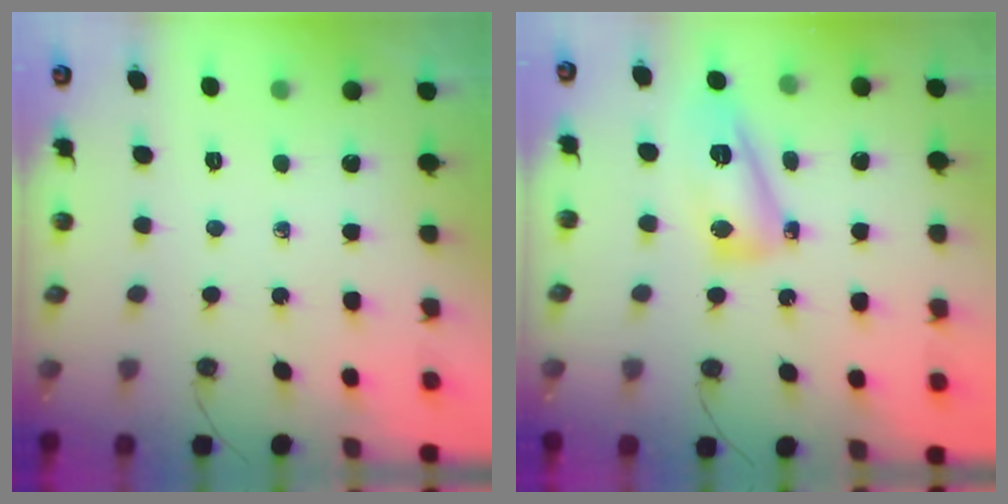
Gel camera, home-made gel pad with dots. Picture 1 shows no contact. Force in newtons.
{"total": 12.9, "press": 12.8, "slide": 1.2}